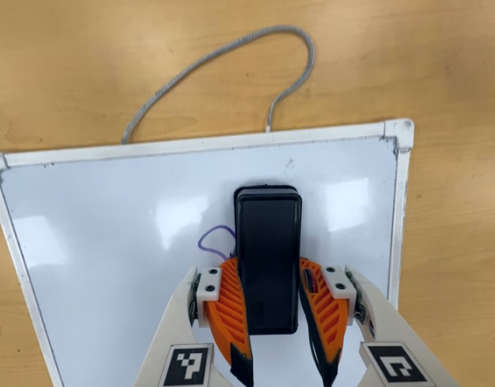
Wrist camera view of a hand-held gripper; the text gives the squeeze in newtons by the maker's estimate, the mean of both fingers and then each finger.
{"total": 12.2, "left": 11.7, "right": 12.7}